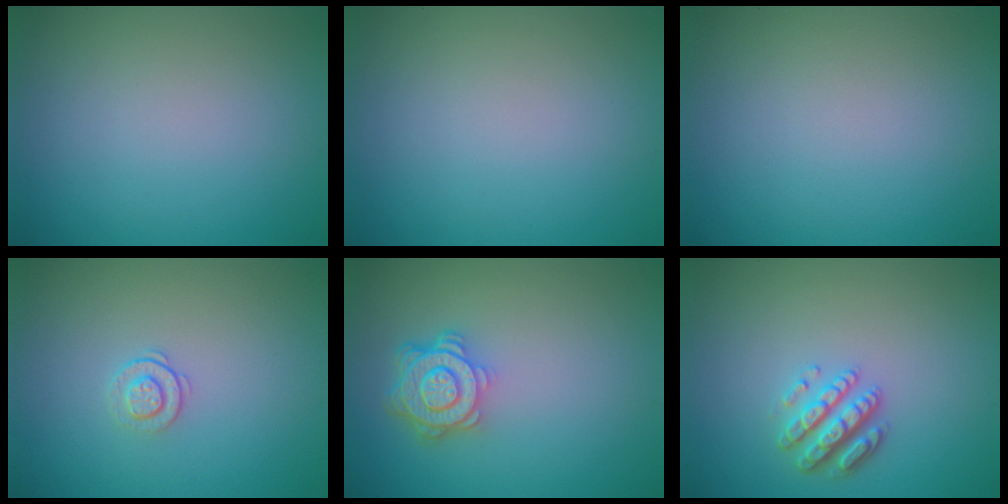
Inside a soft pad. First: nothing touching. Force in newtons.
{"total": 0.0}
{"total": 0.0}
{"total": 1.2, "press": 0.9, "slide": 0.8}
{"total": 4.7, "press": 3.6, "slide": 3.1}
{"total": 2.9, "press": 2.8, "slide": 1.1}